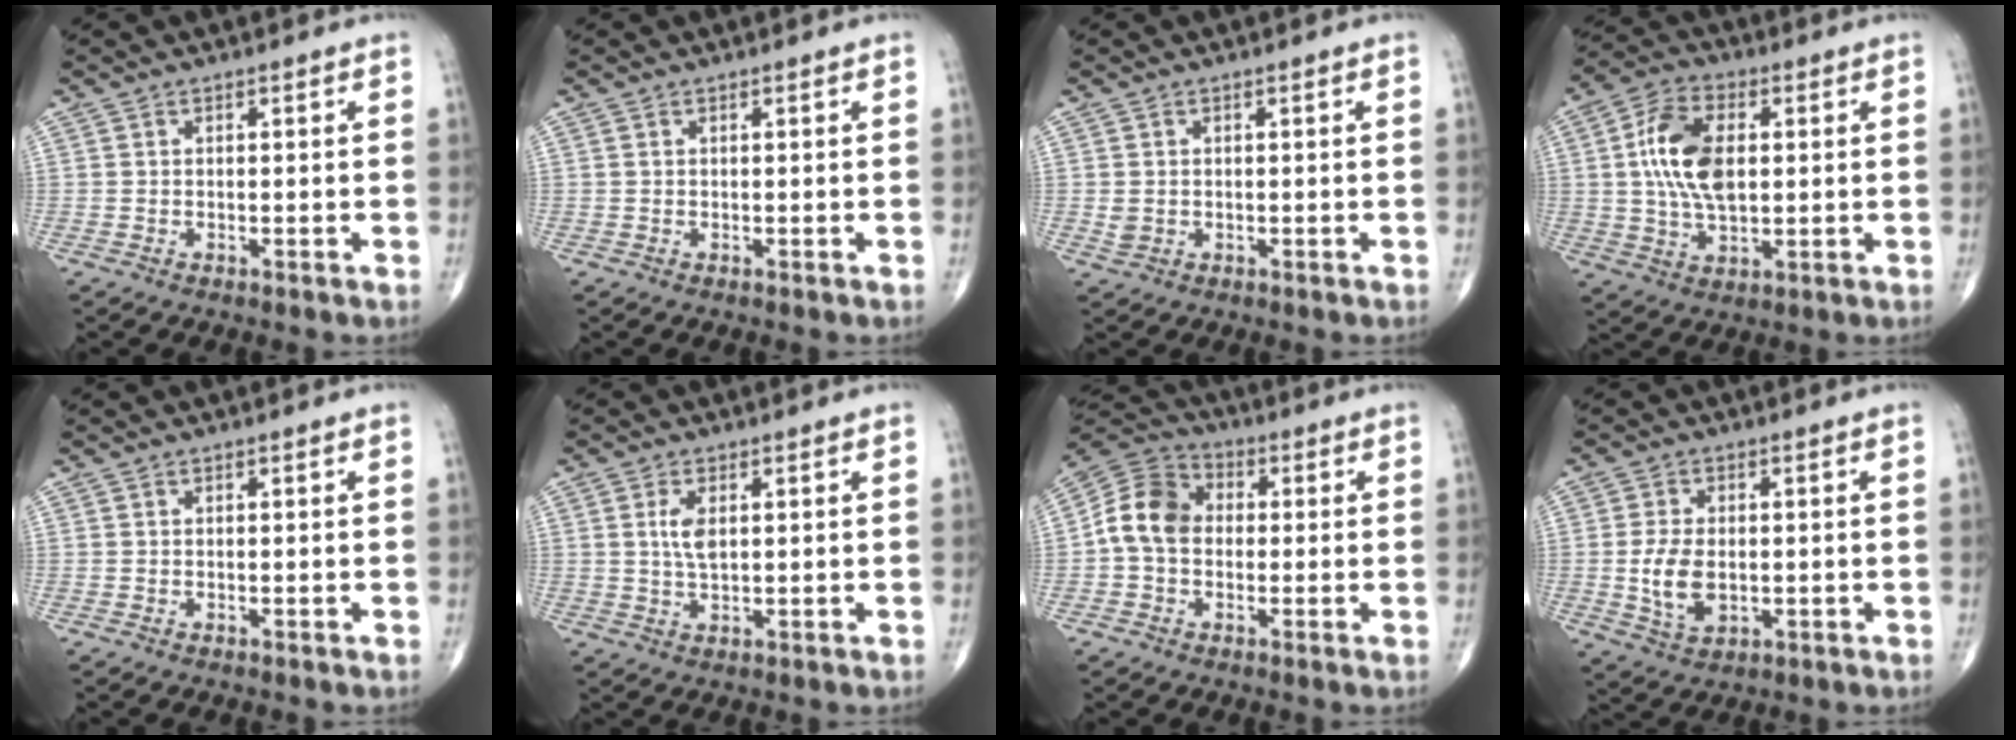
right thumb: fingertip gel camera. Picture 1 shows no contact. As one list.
[{"total": 0.0}, {"total": 1.7, "force": [0.0, 1.4, 0.9], "torque": [-0.017, 0.002, 0.005]}, {"total": 12.7, "force": [1.7, 7.2, 10.3], "torque": [-0.190, 0.006, 0.031]}, {"total": 0.0}, {"total": 4.0, "force": [0.9, 1.9, 3.4], "torque": [-0.069, -0.003, 0.020]}, {"total": 9.7, "force": [-0.2, 7.5, 6.2], "torque": [-0.104, 0.030, -0.019]}, {"total": 7.4, "force": [-0.6, 4.5, 5.9], "torque": [-0.105, -0.008, -0.005]}]